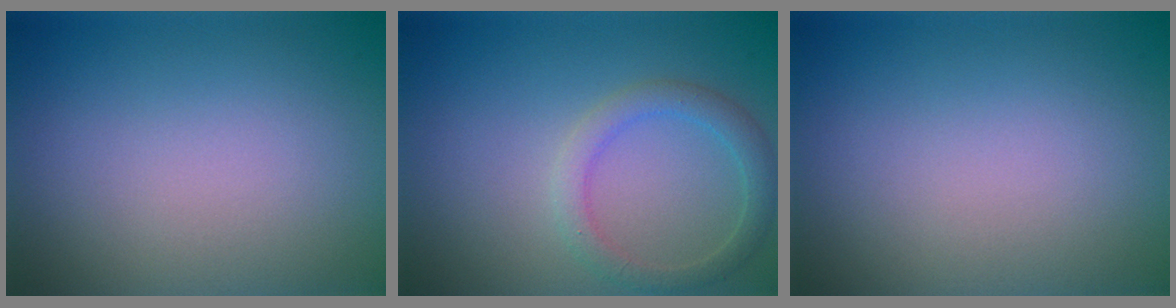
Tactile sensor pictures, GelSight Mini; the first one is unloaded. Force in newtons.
{"total": 2.5, "press": 2.5, "slide": 0.1}
{"total": 0.0}